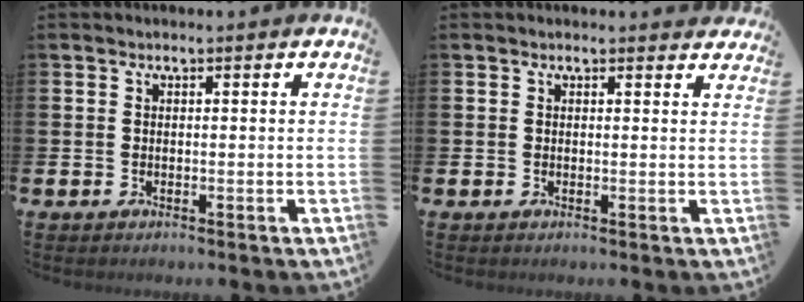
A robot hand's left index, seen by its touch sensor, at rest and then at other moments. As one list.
[{"total": 0.9, "force": [0.8, 0.2, 0.1], "torque": [0.005, 0.000, 0.014]}]